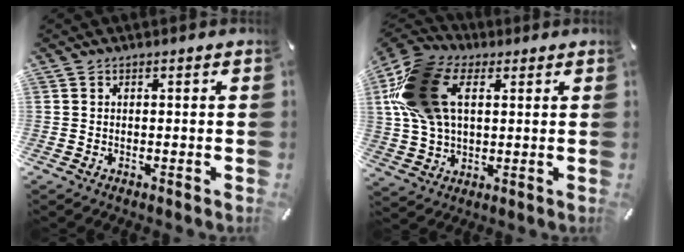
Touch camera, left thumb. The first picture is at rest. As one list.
[{"total": 20.5, "force": [5.4, 13.6, 14.4], "torque": [-0.323, 0.015, 0.098]}]